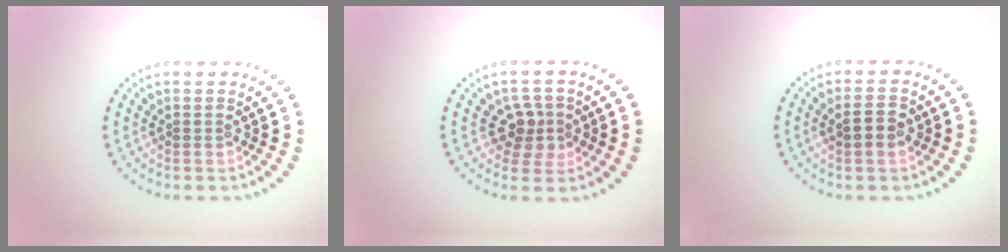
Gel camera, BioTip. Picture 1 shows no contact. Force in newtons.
{"total": 2.6, "press": 2.4, "slide": 1.1}
{"total": 2.4, "press": 2.3, "slide": 0.3}